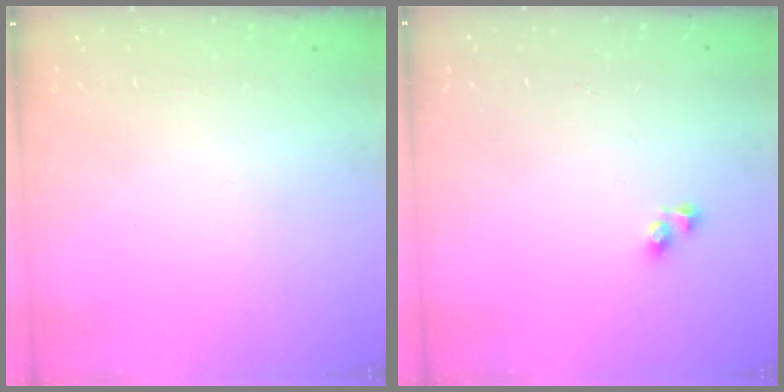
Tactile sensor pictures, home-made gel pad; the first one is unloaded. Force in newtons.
{"total": 3.9, "press": 3.9, "slide": 0.6}